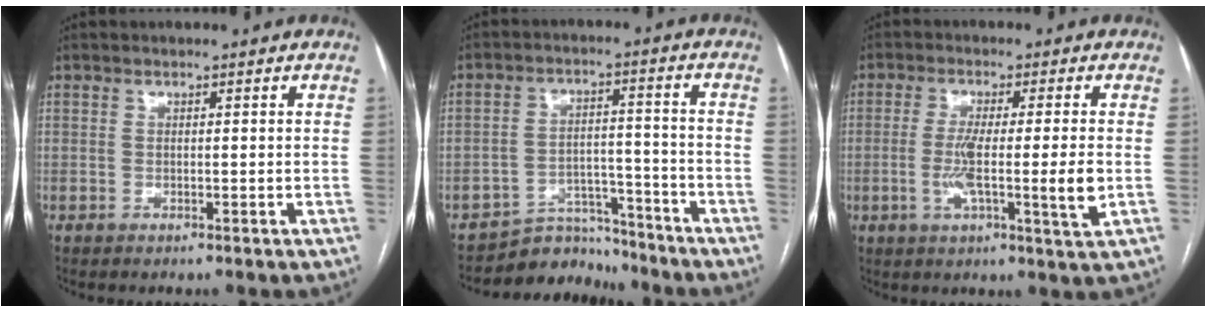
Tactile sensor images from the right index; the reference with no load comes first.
{"total": 7.3, "force": [-6.9, 2.3, -0.7], "torque": [0.022, 0.037, -0.113]}
{"total": 8.9, "force": [-1.4, -0.2, 8.8], "torque": [-0.157, -0.018, -0.029]}